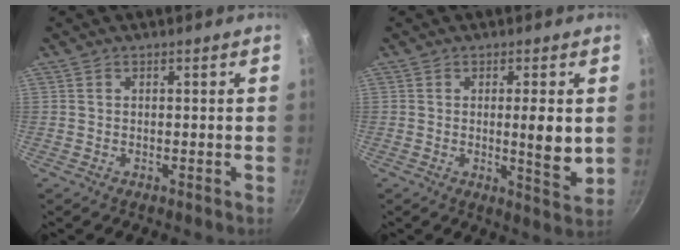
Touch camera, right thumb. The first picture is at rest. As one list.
[{"total": 7.4, "force": [0.5, 1.3, 7.3], "torque": [-0.113, -0.019, 0.009]}]